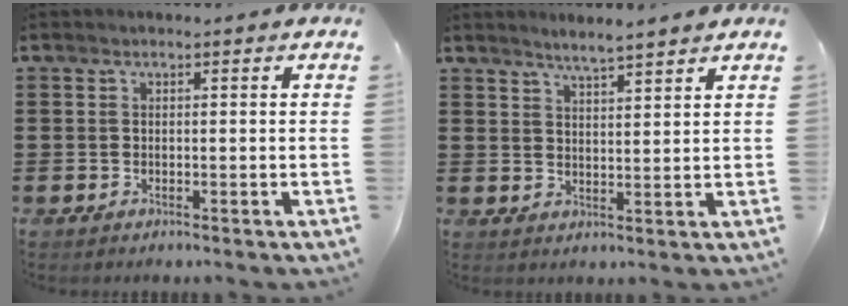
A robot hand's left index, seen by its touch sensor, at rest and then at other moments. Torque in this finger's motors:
{"motor_torque": [0.36, 0.12, 0.28, 0.02]}